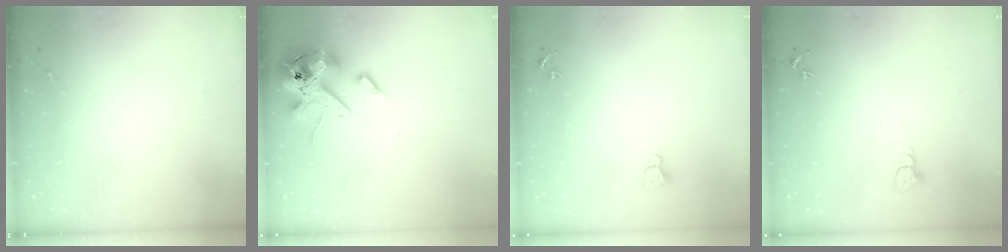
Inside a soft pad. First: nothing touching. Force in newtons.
{"total": 14.5, "press": 14.4, "slide": 2.4}
{"total": 2.3, "press": 2.3, "slide": 0.3}
{"total": 3.1, "press": 3.1, "slide": 0.2}